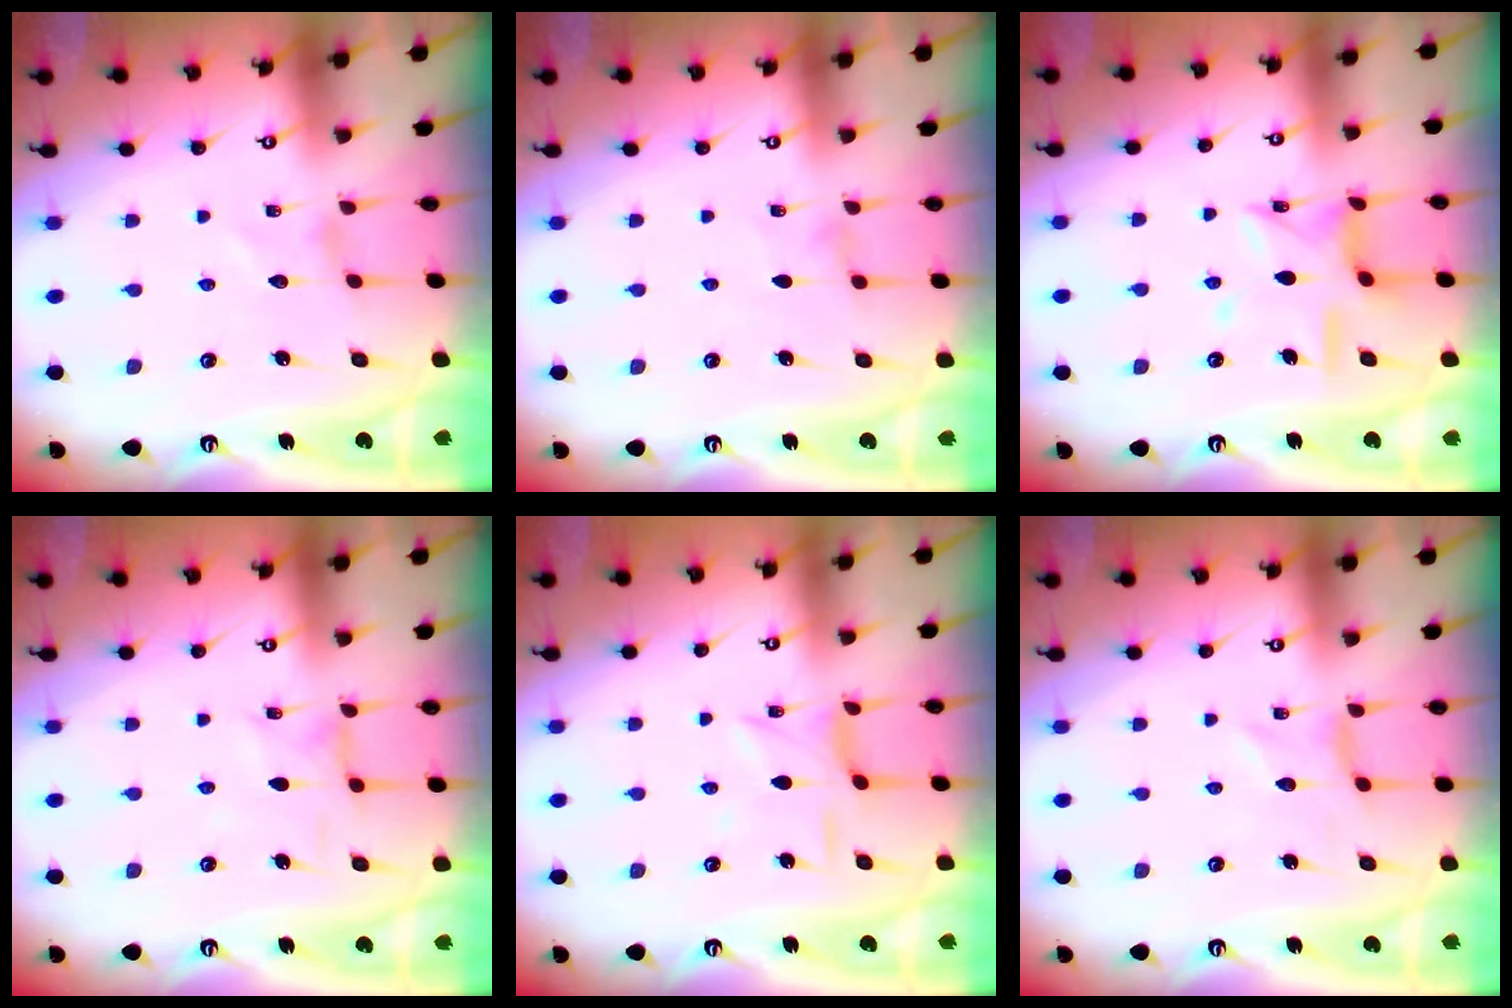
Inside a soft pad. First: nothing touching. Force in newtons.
{"total": 0.9, "press": 0.9, "slide": 0.2}
{"total": 11.7, "press": 11.7, "slide": 0.8}
{"total": 0.9, "press": 0.9, "slide": 0.2}
{"total": 5.3, "press": 5.3, "slide": 0.3}
{"total": 0.0}